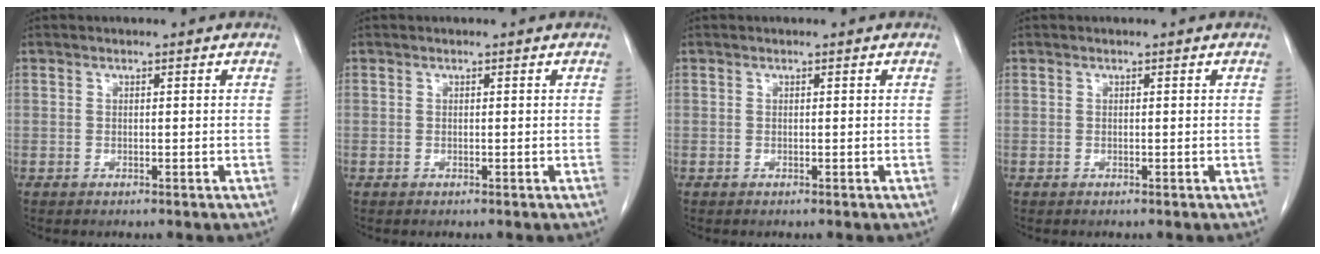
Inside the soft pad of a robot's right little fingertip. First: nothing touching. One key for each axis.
{"total": 0.0}
{"total": 0.0}
{"total": 0.0}